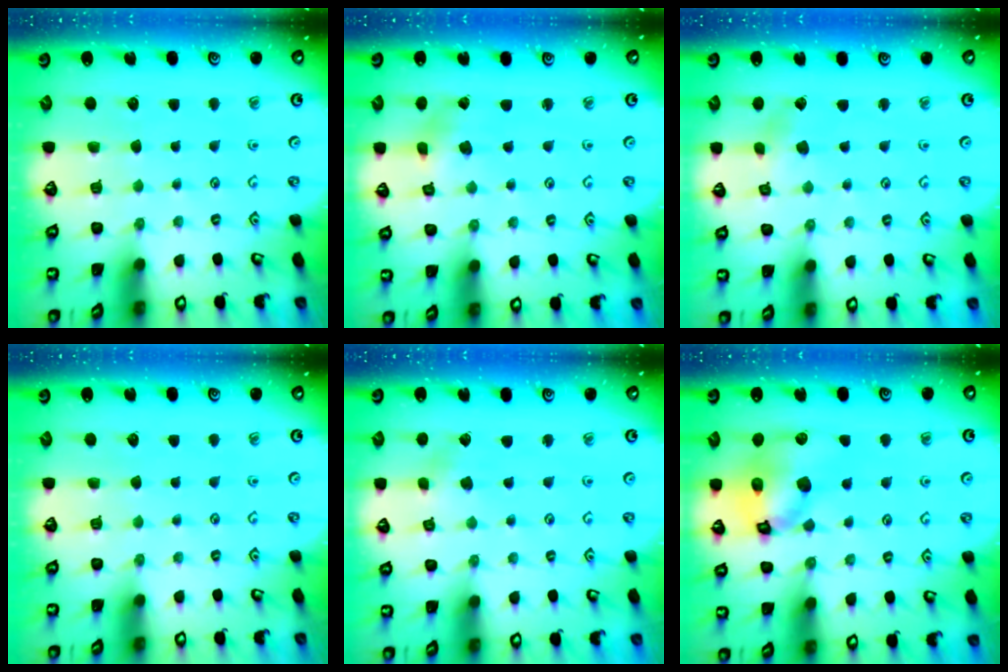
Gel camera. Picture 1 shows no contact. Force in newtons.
{"total": 2.7, "press": 2.7, "slide": 0.4}
{"total": 2.6, "press": 2.6, "slide": 0.3}
{"total": 0.0}
{"total": 2.8, "press": 2.7, "slide": 0.5}
{"total": 14.3, "press": 14.2, "slide": 1.9}